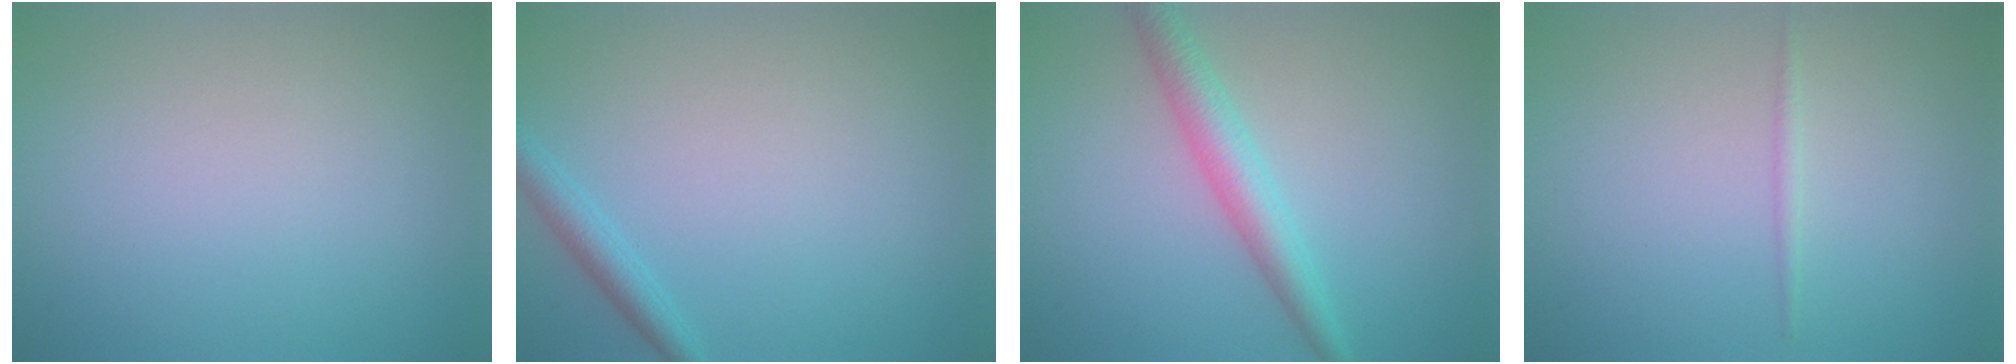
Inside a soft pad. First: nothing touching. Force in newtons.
{"total": 1.8, "press": 1.7, "slide": 0.1}
{"total": 3.5, "press": 3.5, "slide": 0.0}
{"total": 0.7, "press": 0.7, "slide": 0.0}